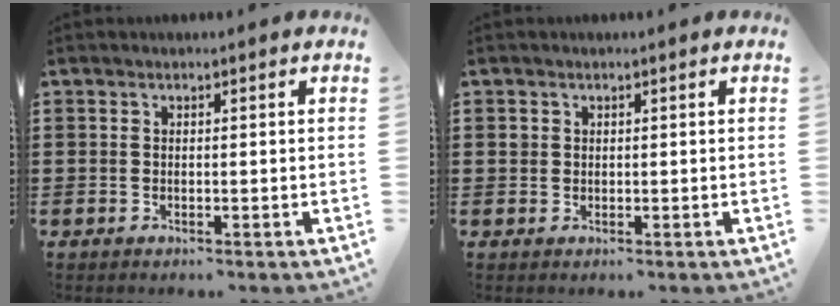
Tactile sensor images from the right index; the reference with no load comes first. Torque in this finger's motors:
{"motor_torque": [0.03, -0.02, 0.00, 0.01]}